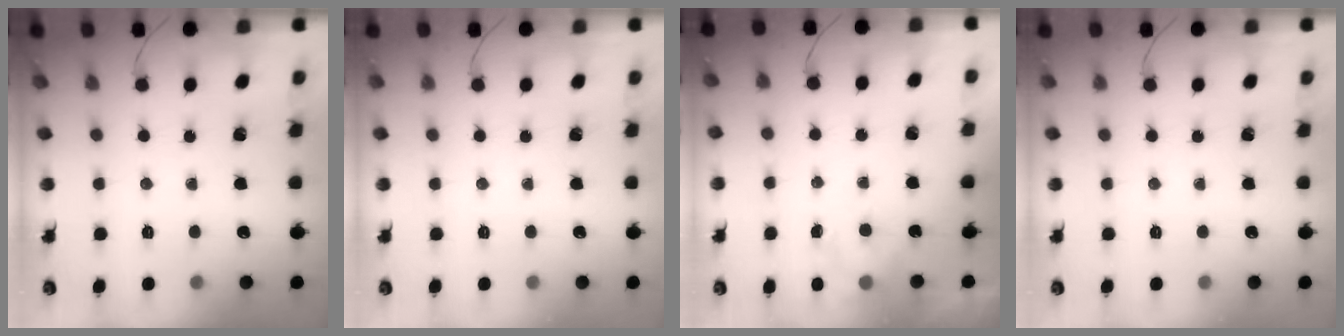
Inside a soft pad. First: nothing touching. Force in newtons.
{"total": 0.0}
{"total": 3.0, "press": 2.7, "slide": 1.4}
{"total": 0.0}